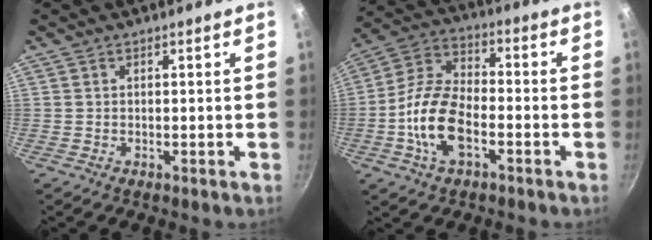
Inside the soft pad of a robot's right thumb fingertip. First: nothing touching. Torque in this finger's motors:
{"motor_torque": [-0.05, 0.42, 0.07, -0.10, 0.09]}